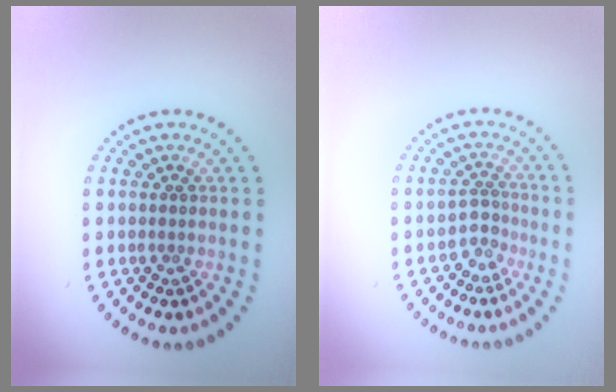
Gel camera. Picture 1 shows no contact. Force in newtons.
{"total": 1.9, "press": 1.4, "slide": 1.3}